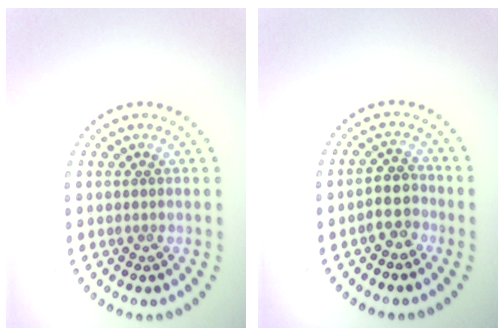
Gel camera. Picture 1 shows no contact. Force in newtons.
{"total": 2.6, "press": 2.3, "slide": 1.1}